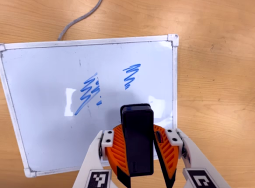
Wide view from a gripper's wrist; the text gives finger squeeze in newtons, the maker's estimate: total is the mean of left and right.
{"total": 9.3, "left": 9.4, "right": 9.2}